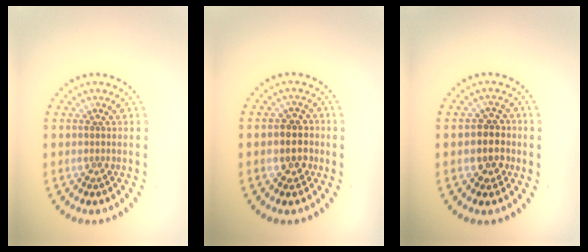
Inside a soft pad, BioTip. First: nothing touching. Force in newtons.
{"total": 2.6, "press": 2.6, "slide": 0.6}
{"total": 2.9, "press": 2.7, "slide": 1.0}